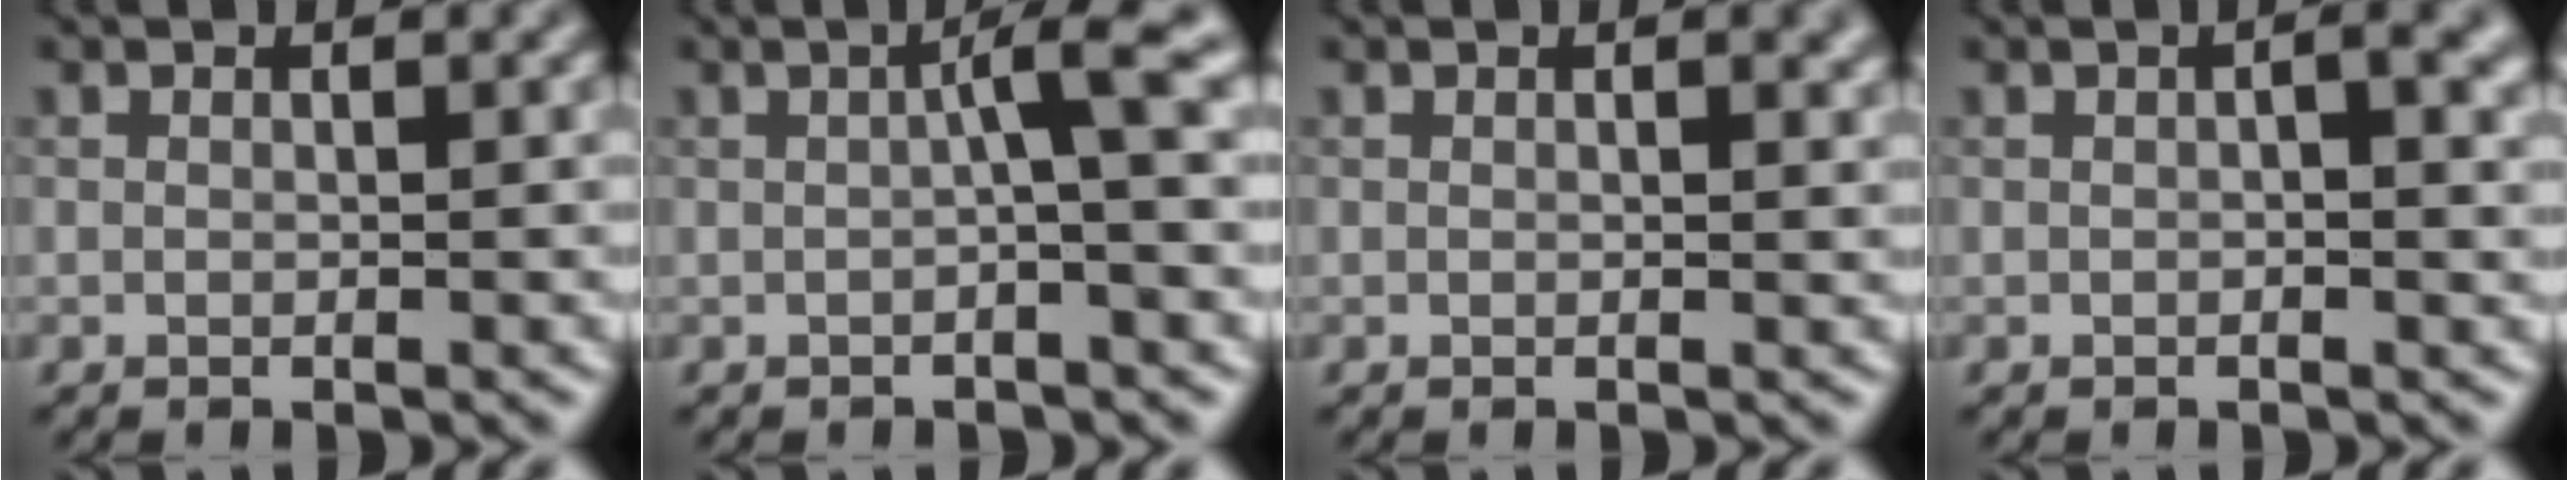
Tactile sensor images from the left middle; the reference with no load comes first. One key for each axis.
{"total": 3.5, "fx": 0.1, "fy": 0.3, "fz": 3.4, "tx": -0.049, "ty": 0.009, "tz": -0.003}
{"total": 1.3, "fx": 0.5, "fy": 0.4, "fz": 1.1, "tx": -0.013, "ty": 0.000, "tz": 0.007}
{"total": 2.7, "fx": 0.4, "fy": 0.7, "fz": 2.5, "tx": -0.034, "ty": 0.003, "tz": 0.004}